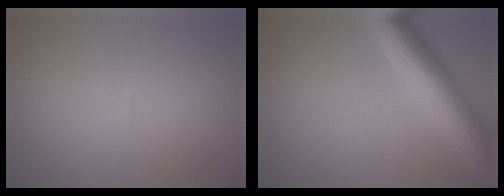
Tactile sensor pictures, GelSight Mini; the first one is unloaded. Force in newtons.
{"total": 7.7, "press": 7.7, "slide": 0.2}